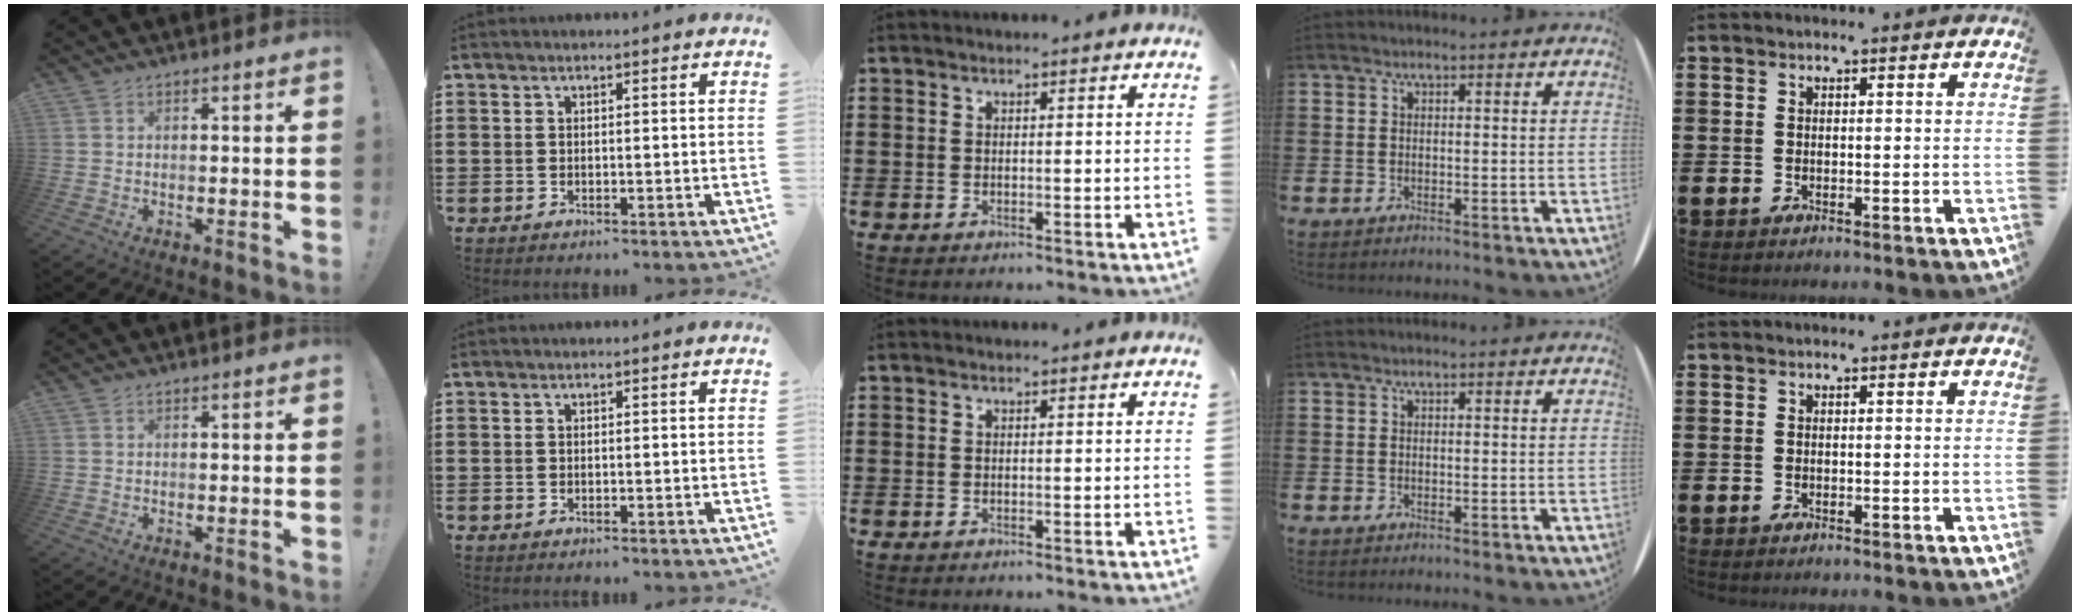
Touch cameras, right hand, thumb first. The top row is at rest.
{}